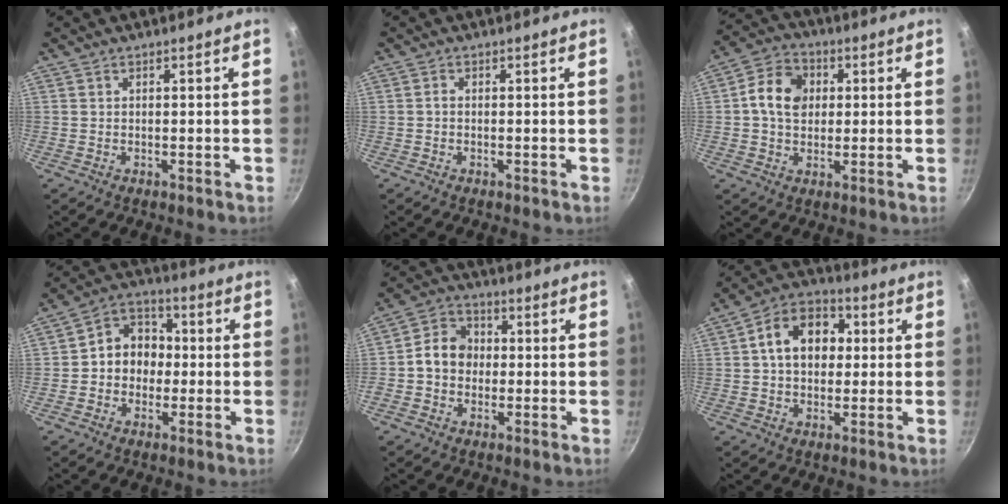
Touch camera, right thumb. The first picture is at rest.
{"total": 0.7, "force": [-0.2, 0.4, 0.4], "torque": [-0.007, 0.005, -0.006]}
{"total": 9.5, "force": [1.4, 7.5, 5.8], "torque": [-0.081, 0.012, 0.008]}
{"total": 9.4, "force": [-0.5, 7.9, 5.0], "torque": [-0.032, 0.029, -0.025]}
{"total": 8.0, "force": [-0.4, 6.8, 4.2], "torque": [-0.040, 0.020, -0.025]}
{"total": 12.5, "force": [1.8, 9.1, 8.3], "torque": [-0.094, 0.024, 0.012]}